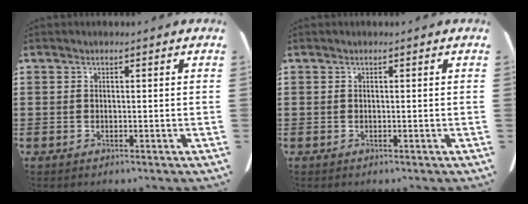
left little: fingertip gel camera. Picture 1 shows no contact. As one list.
[{"total": 0.0}]